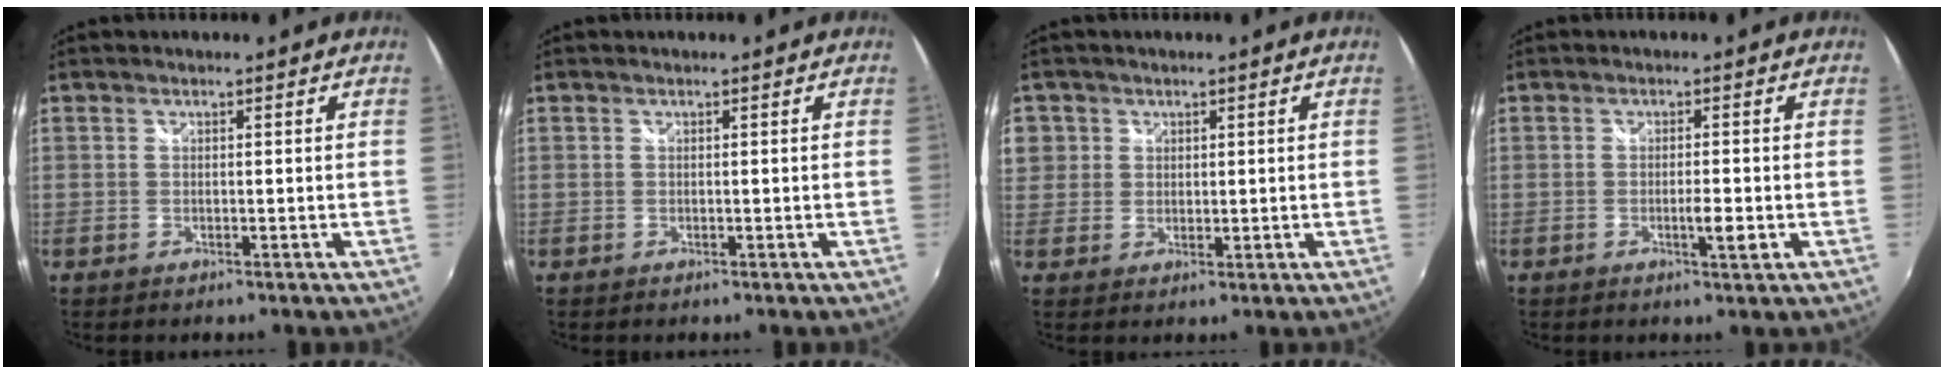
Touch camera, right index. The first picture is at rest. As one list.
[{"total": 0.0}, {"total": 6.3, "force": [1.6, 5.9, 1.4], "torque": [-0.034, 0.021, 0.033]}, {"total": 2.8, "force": [-0.8, 0.4, 2.7], "torque": [-0.045, -0.005, -0.013]}]